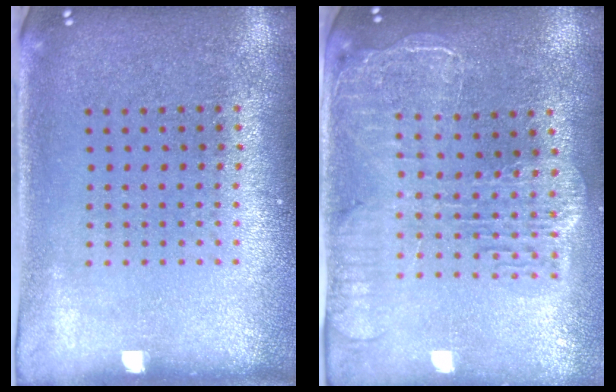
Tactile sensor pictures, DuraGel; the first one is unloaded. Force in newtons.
{"total": 2.3, "press": 2.0, "slide": 1.0}